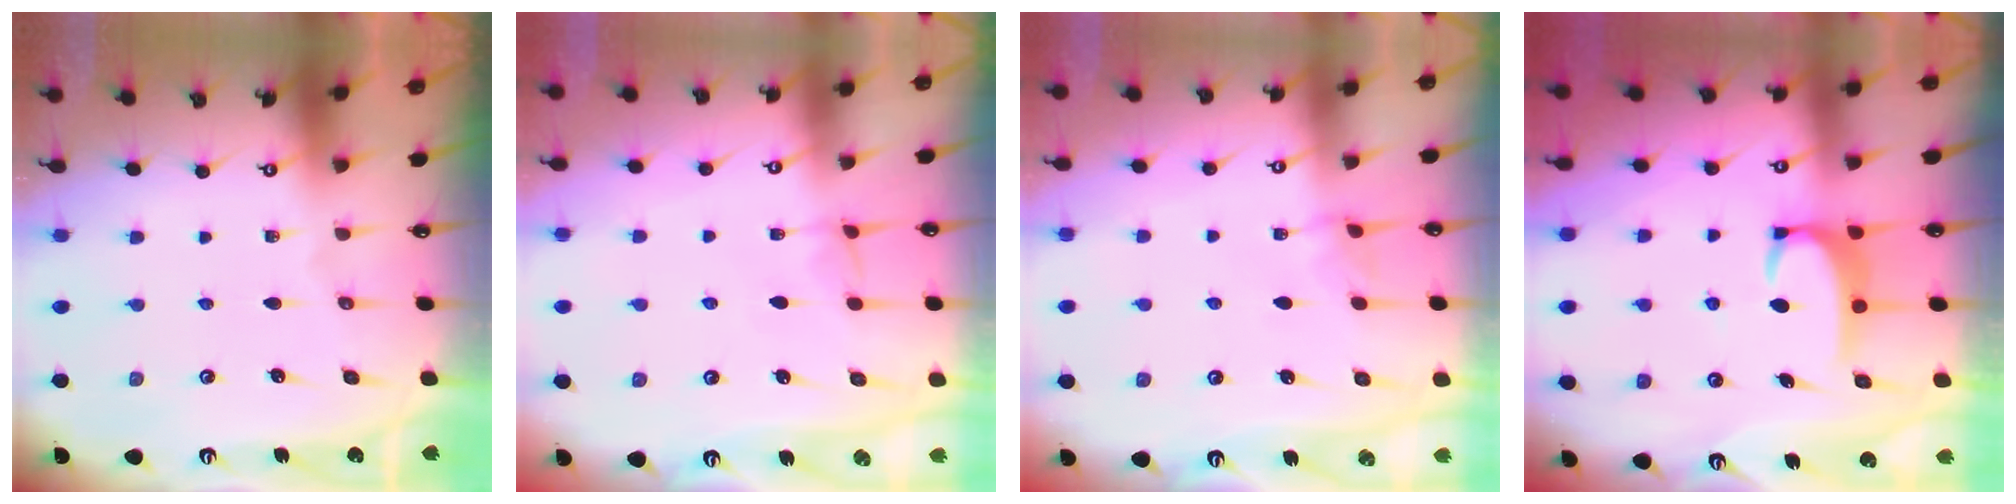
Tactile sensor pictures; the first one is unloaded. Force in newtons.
{"total": 2.3, "press": 2.2, "slide": 0.3}
{"total": 2.8, "press": 2.8, "slide": 0.3}
{"total": 3.4, "press": 3.4, "slide": 0.5}